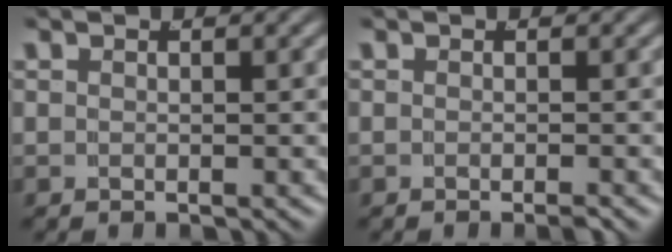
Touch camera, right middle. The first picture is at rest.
{"total": 0.5, "force": [-0.4, 0.1, 0.3], "torque": [-0.005, 0.001, -0.011]}